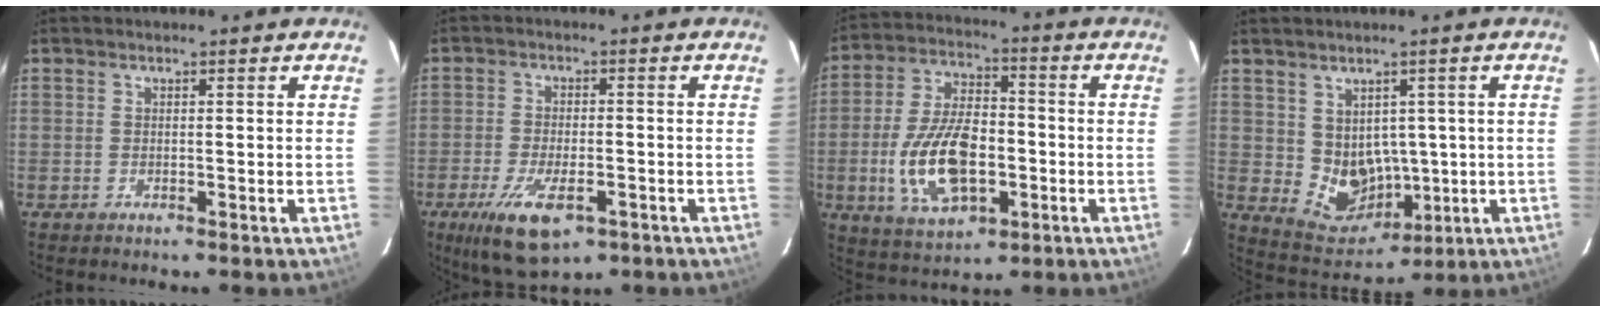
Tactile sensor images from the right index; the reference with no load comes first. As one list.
[{"total": 11.5, "force": [-6.0, 4.8, 8.5], "torque": [-0.181, -0.030, -0.099]}, {"total": 15.9, "force": [-3.8, 8.5, 12.9], "torque": [-0.264, 0.002, -0.056]}, {"total": 8.6, "force": [0.7, 7.6, 3.9], "torque": [-0.077, -0.008, 0.041]}]